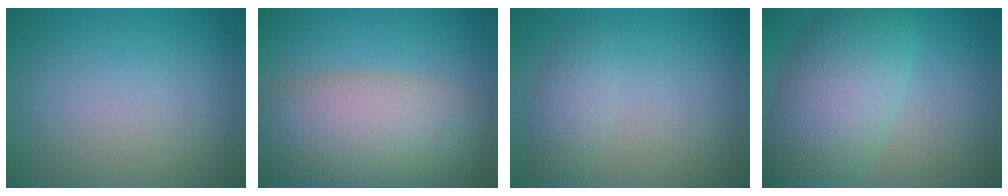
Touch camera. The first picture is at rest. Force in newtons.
{"total": 10.2, "press": 10.2, "slide": 0.5}
{"total": 2.0, "press": 2.0, "slide": 0.1}
{"total": 8.7, "press": 8.7, "slide": 0.2}